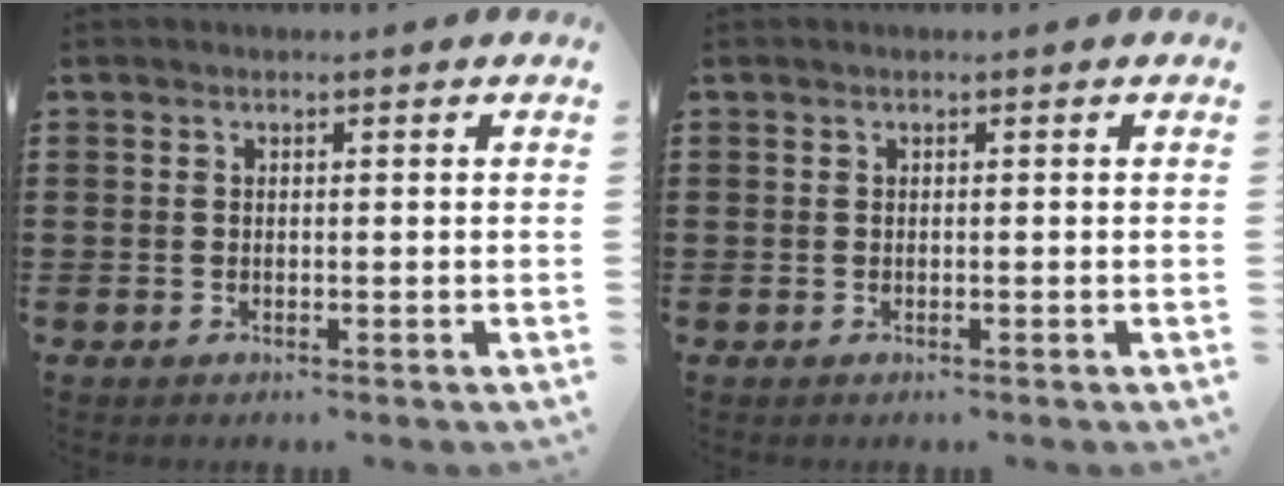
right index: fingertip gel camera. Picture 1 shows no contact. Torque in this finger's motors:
{"motor_torque": [0.05, 0.05, 0.00, 0.00]}